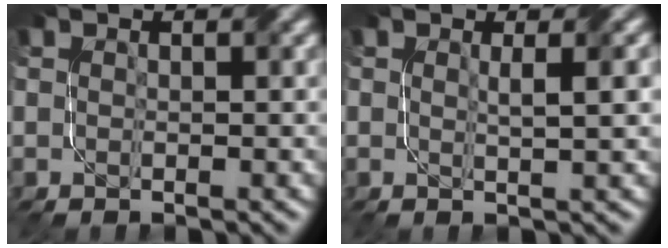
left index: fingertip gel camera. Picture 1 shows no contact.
{"total": 2.2, "force": [0.5, 0.5, 2.1], "torque": [-0.024, 0.003, 0.006]}